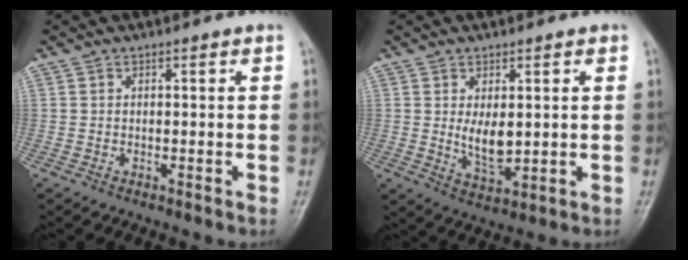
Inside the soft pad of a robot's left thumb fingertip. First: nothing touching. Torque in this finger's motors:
{"motor_torque": [1.07, 1.12, 1.06, -0.13, 0.09]}